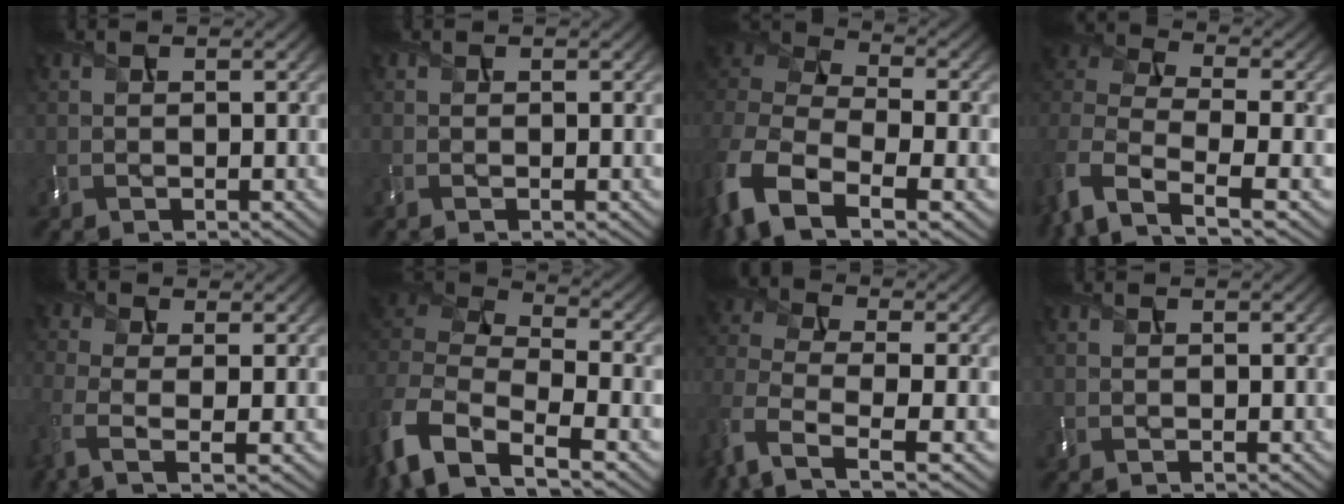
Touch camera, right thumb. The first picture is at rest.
{"total": 0.5, "force": [-0.3, 0.0, 0.4], "torque": [-0.011, -0.002, -0.009]}
{"total": 13.6, "force": [-6.0, 7.3, 9.7], "torque": [-0.253, -0.019, -0.110]}
{"total": 10.0, "force": [-4.5, 5.2, 7.2], "torque": [-0.196, -0.018, -0.090]}
{"total": 5.5, "force": [-1.8, 2.2, 4.8], "torque": [-0.121, -0.012, -0.038]}
{"total": 12.4, "force": [-6.7, 5.8, 8.7], "torque": [-0.201, -0.018, -0.132]}
{"total": 7.2, "force": [-3.5, 3.5, 5.3], "torque": [-0.126, -0.012, -0.082]}
{"total": 0.0}